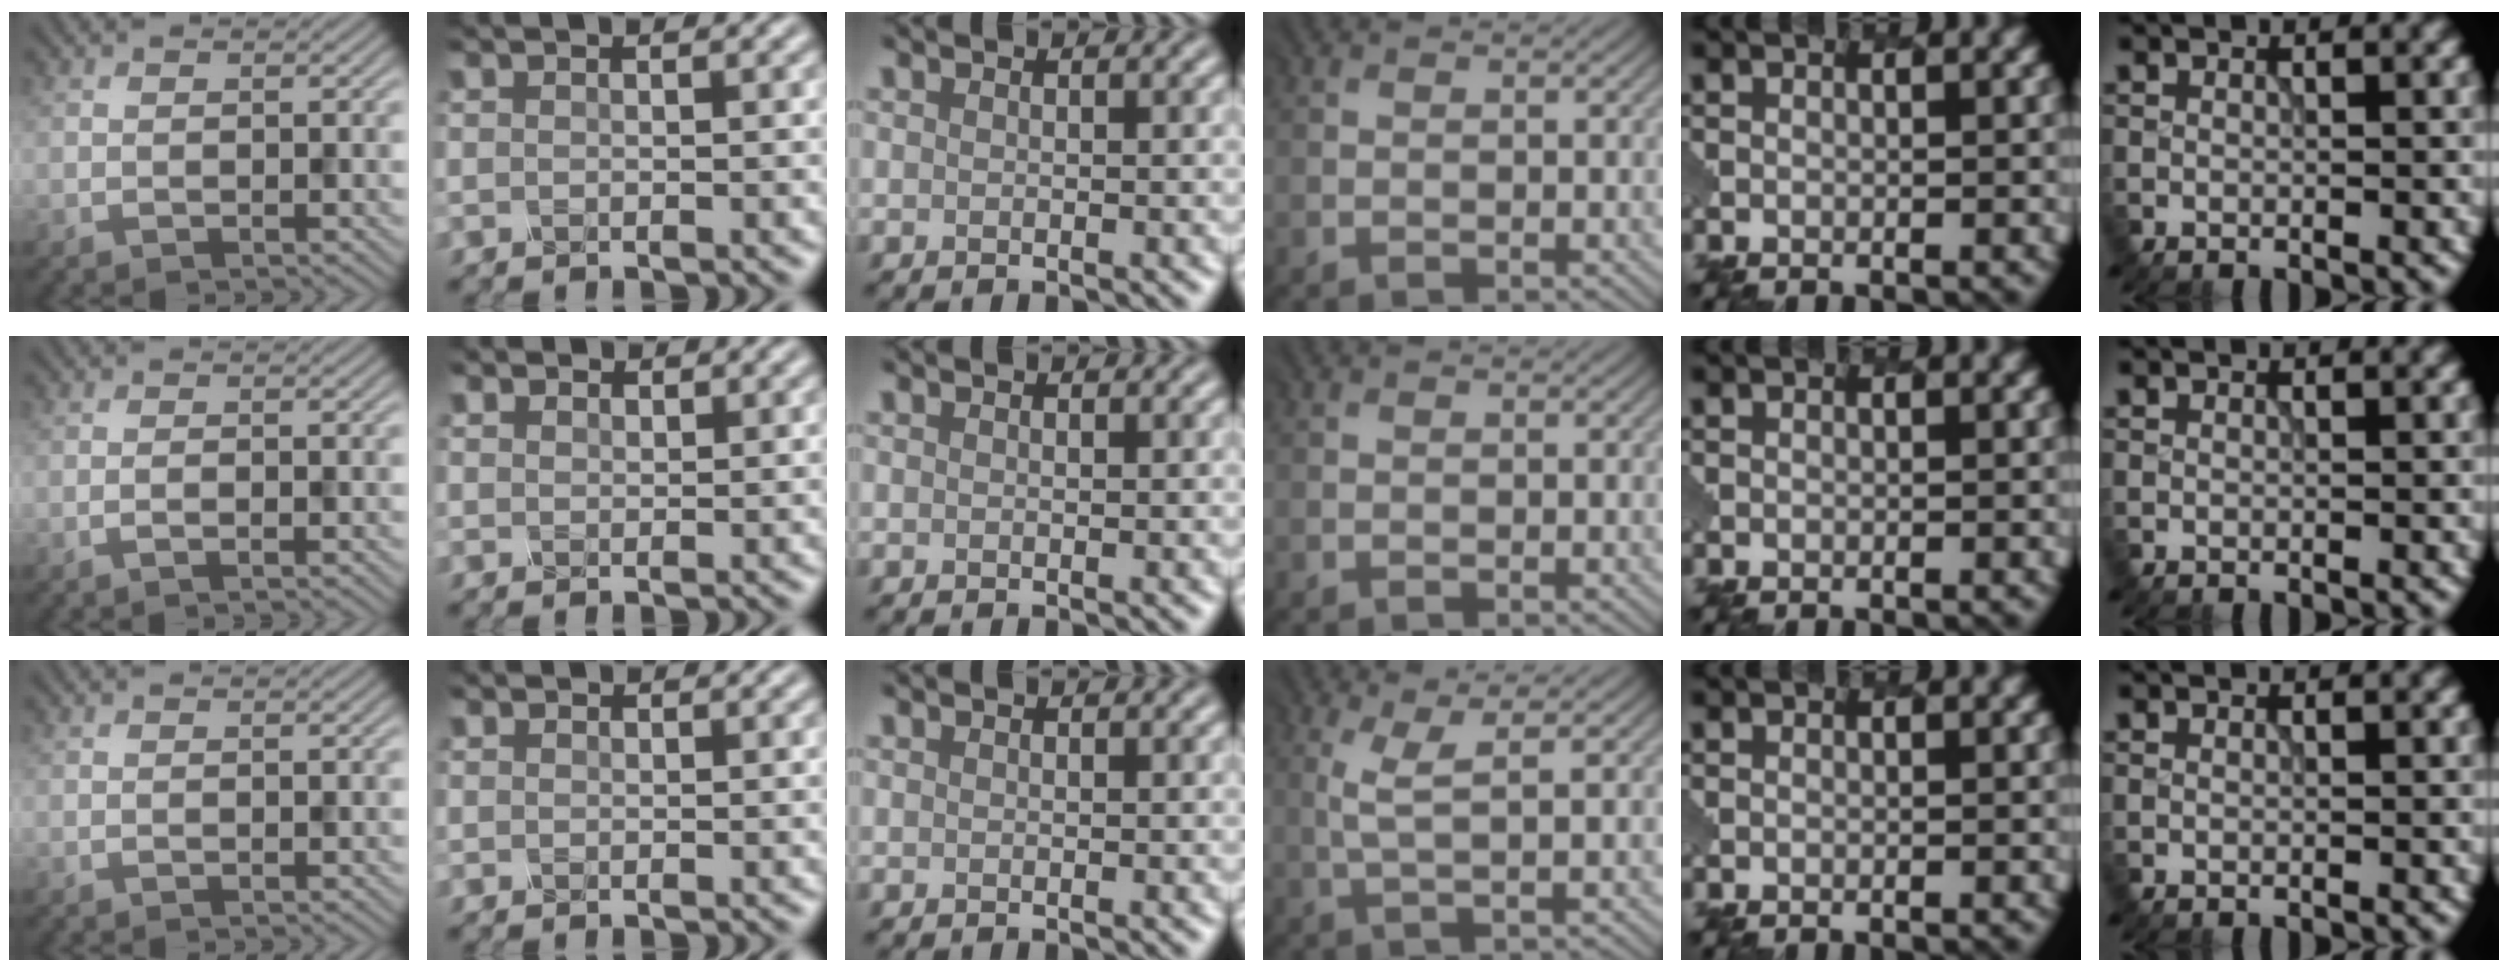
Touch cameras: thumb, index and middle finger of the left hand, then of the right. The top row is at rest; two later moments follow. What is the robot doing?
{"motion": "dispense", "object": "toothpaste"}